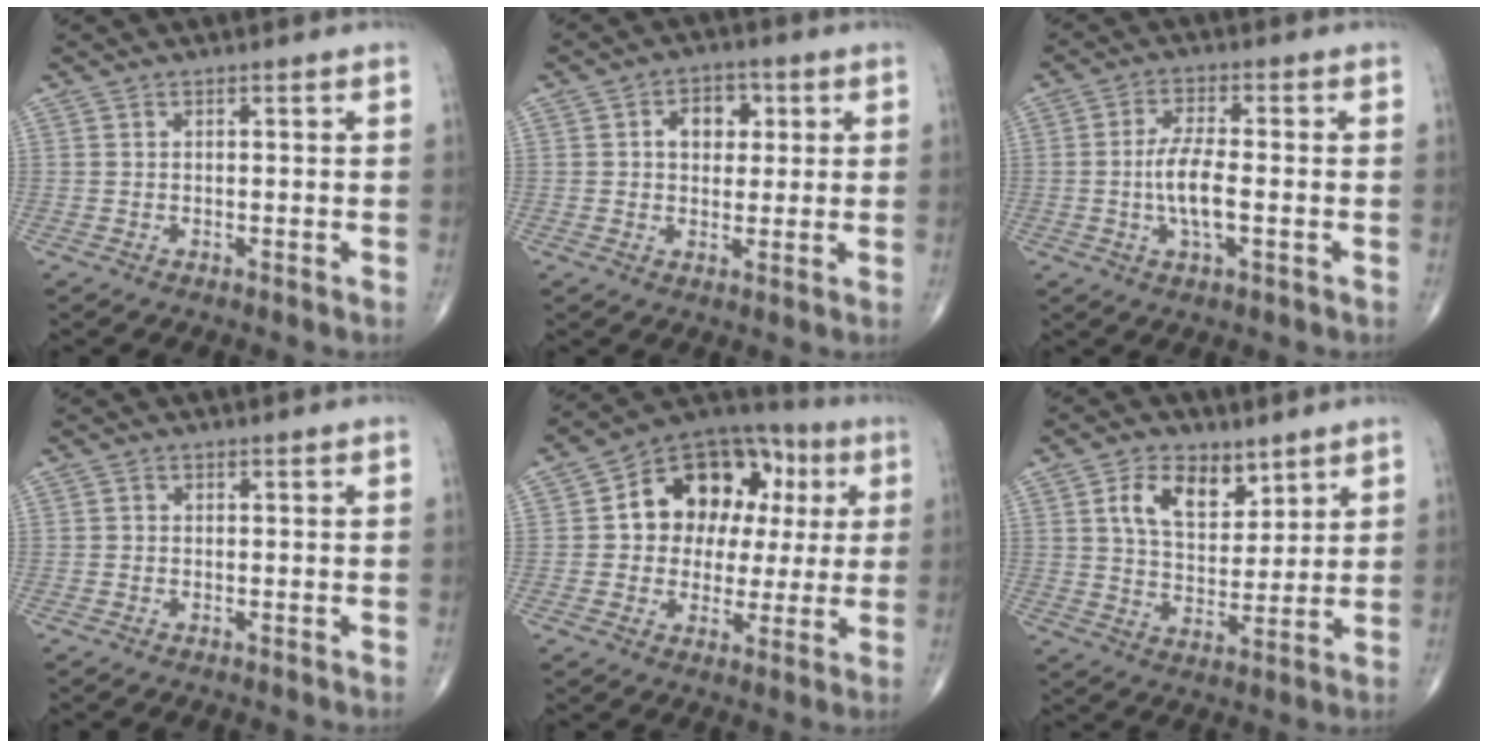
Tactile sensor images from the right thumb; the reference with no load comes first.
{"total": 6.3, "force": [1.6, 4.6, 4.0], "torque": [-0.026, 0.004, 0.019]}
{"total": 7.2, "force": [-1.1, 2.3, 6.7], "torque": [-0.137, 0.002, -0.024]}
{"total": 0.5, "force": [-0.1, 0.5, 0.2], "torque": [0.000, 0.001, -0.005]}
{"total": 17.5, "force": [3.6, 13.0, 11.1], "torque": [-0.104, 0.026, 0.052]}
{"total": 10.2, "force": [5.0, 6.1, 6.4], "torque": [-0.085, -0.028, 0.092]}